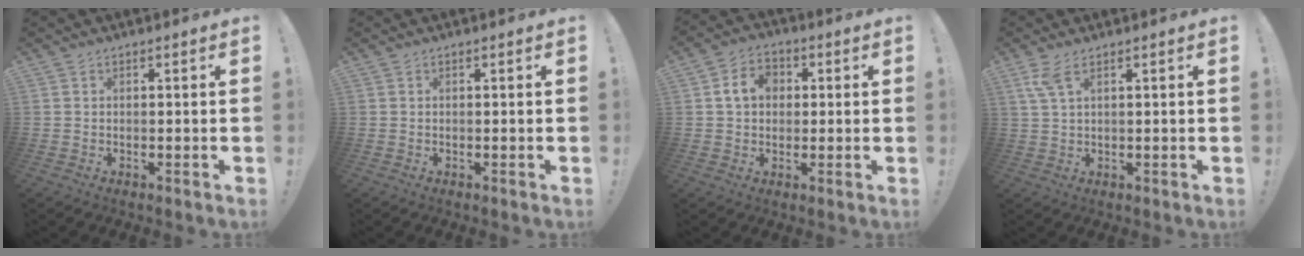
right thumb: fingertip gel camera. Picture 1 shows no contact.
{"total": 0.0}
{"total": 8.3, "force": [1.6, 6.5, 4.9], "torque": [-0.077, 0.016, 0.030]}
{"total": 4.5, "force": [2.4, 1.3, 3.6], "torque": [-0.082, 0.001, 0.047]}